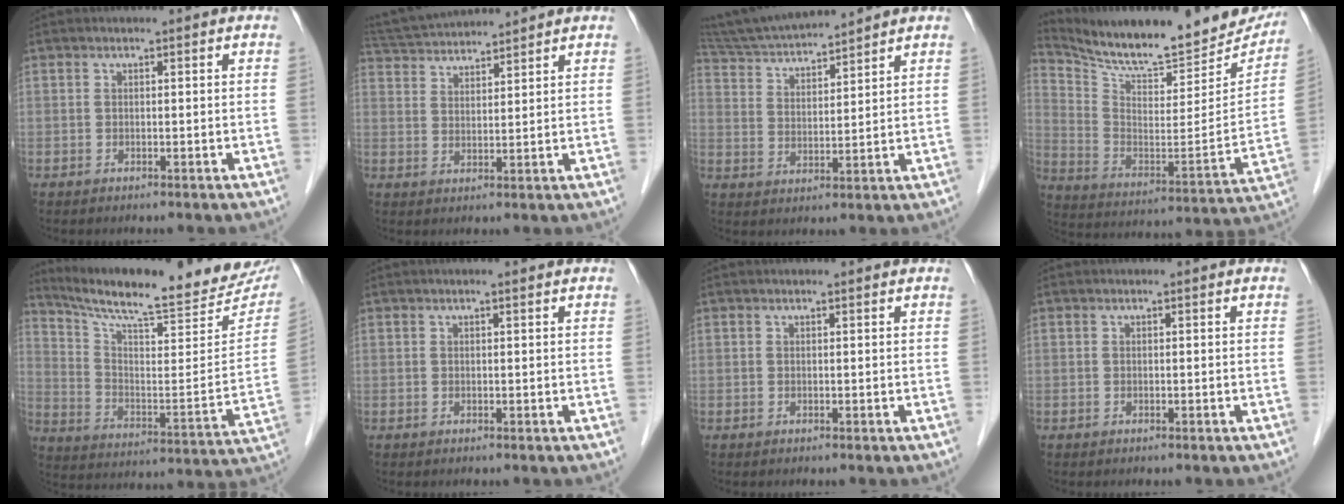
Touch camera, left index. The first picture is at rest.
{"total": 9.2, "force": [8.8, 0.4, 2.5], "torque": [-0.056, 0.032, 0.154]}
{"total": 11.8, "force": [11.1, 0.0, 4.1], "torque": [-0.082, 0.017, 0.202]}
{"total": 25.0, "force": [22.2, 5.4, 10.2], "torque": [-0.169, -0.049, 0.320]}
{"total": 24.6, "force": [21.9, 3.1, 10.6], "torque": [-0.174, -0.059, 0.305]}
{"total": 0.7, "force": [0.6, 0.0, 0.5], "torque": [-0.011, 0.006, 0.010]}
{"total": 0.6, "force": [0.6, 0.0, 0.1], "torque": [-0.005, 0.005, 0.008]}
{"total": 0.0}